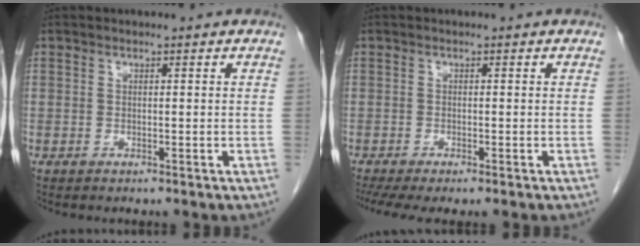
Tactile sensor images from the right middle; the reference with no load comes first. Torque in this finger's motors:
{"motor_torque": [1.17, -0.97, 0.41, 0.11]}